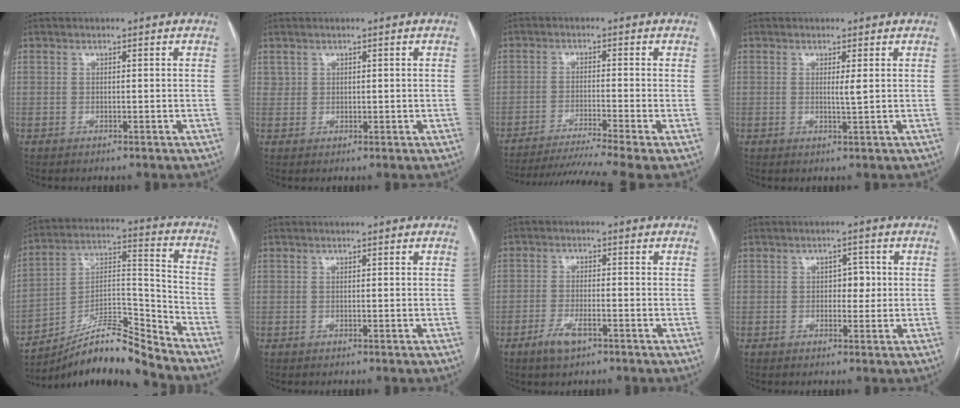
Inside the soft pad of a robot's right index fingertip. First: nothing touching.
{"total": 1.5, "force": [0.8, 1.2, 0.3], "torque": [0.001, 0.003, 0.015]}
{"total": 11.1, "force": [-9.2, -2.1, 5.9], "torque": [-0.087, -0.016, -0.147]}
{"total": 1.6, "force": [0.4, -0.2, 1.5], "torque": [-0.029, -0.003, 0.006]}
{"total": 13.5, "force": [-12.2, 0.1, 5.6], "torque": [-0.096, 0.047, -0.214]}
{"total": 0.0}
{"total": 4.0, "force": [-2.4, 1.3, 3.0], "torque": [-0.062, -0.002, -0.041]}
{"total": 2.8, "force": [0.1, 1.8, 2.2], "torque": [-0.022, 0.008, 0.002]}